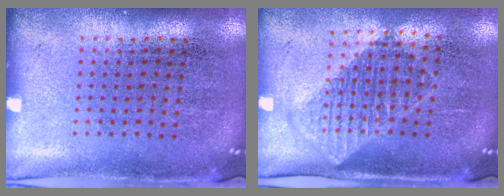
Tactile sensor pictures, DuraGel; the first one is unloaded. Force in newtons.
{"total": 1.2, "press": 1.1, "slide": 0.5}